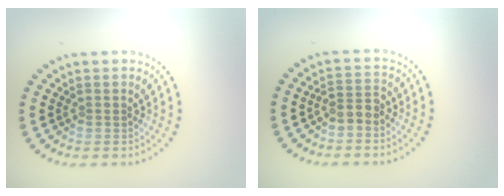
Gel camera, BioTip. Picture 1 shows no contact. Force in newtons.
{"total": 1.8, "press": 1.5, "slide": 0.9}